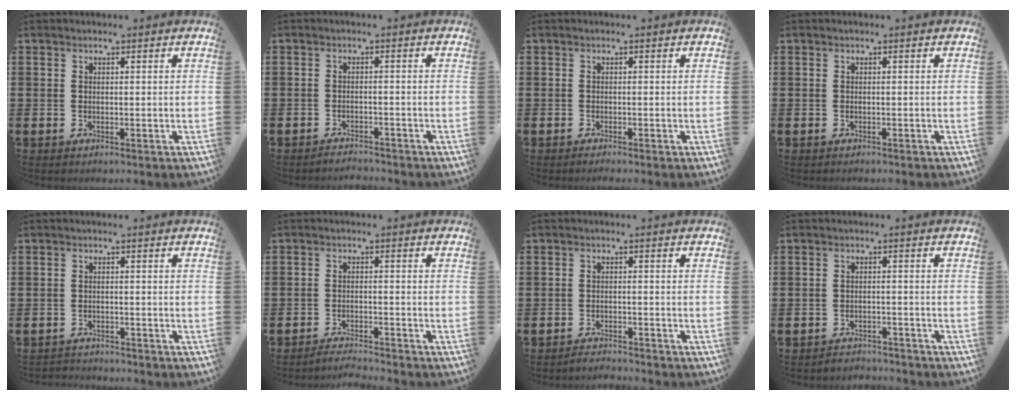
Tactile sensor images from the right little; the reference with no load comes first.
{"total": 1.6, "force": [-1.6, 0.0, -0.1], "torque": [-0.003, 0.004, -0.035]}
{"total": 0.5, "force": [-0.4, 0.0, 0.3], "torque": [-0.006, -0.003, -0.007]}
{"total": 0.0}
{"total": 1.3, "force": [-1.3, 0.1, -0.2], "torque": [-0.001, 0.003, -0.030]}
{"total": 2.2, "force": [-2.2, -0.2, 0.1], "torque": [-0.005, 0.004, -0.045]}
{"total": 1.7, "force": [-1.7, -0.1, -0.1], "torque": [-0.002, 0.005, -0.036]}
{"total": 1.9, "force": [-1.9, 0.1, -0.3], "torque": [-0.002, 0.005, -0.042]}